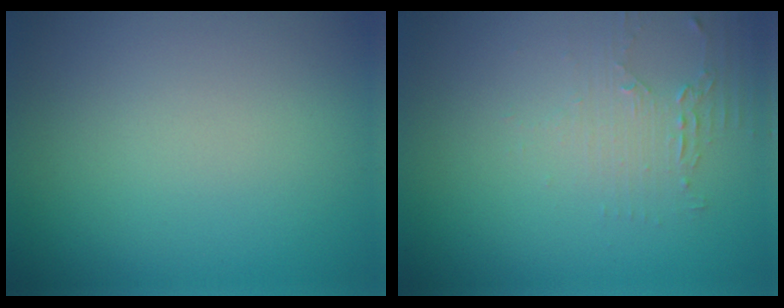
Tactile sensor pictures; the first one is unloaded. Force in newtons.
{"total": 1.7, "press": 1.7, "slide": 0.3}